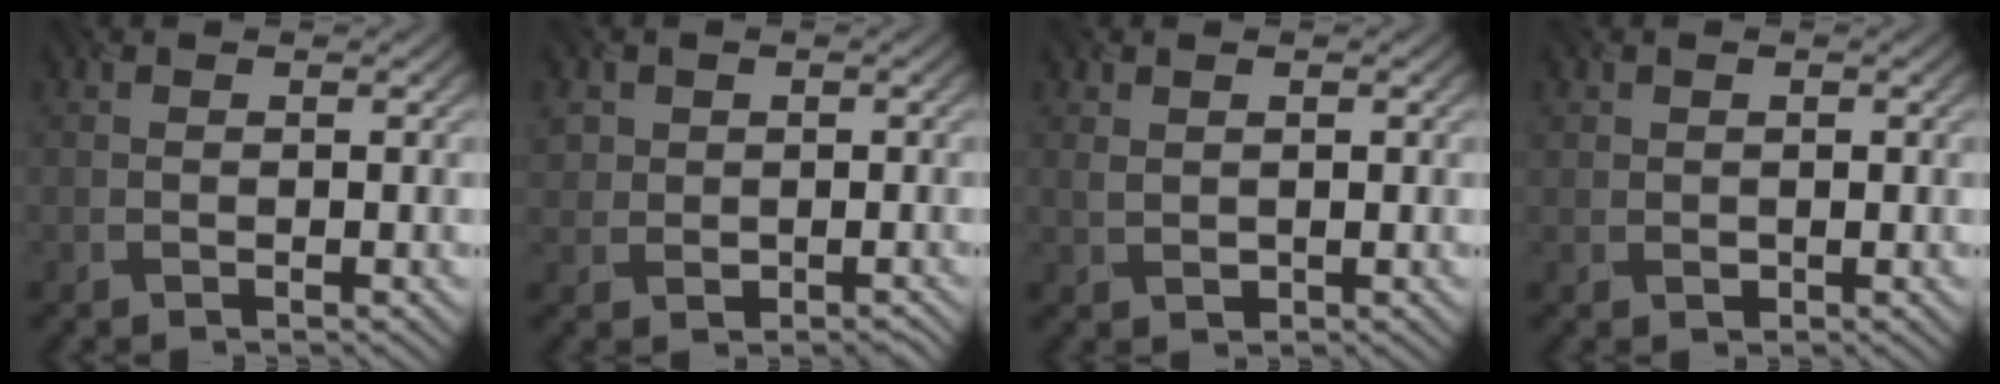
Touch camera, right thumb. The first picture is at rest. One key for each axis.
{"total": 3.3, "fx": 0.3, "fy": 3.2, "fz": 0.8, "tx": -0.019, "ty": -0.003, "tz": 0.007}
{"total": 1.5, "fx": 0.3, "fy": 1.1, "fz": 1.0, "tx": -0.023, "ty": -0.001, "tz": 0.009}
{"total": 1.1, "fx": 0.0, "fy": 1.0, "fz": 0.3, "tx": -0.005, "ty": -0.005, "tz": 0.002}